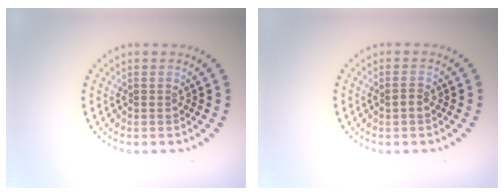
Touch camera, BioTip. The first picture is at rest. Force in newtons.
{"total": 1.1, "press": 1.0, "slide": 0.2}